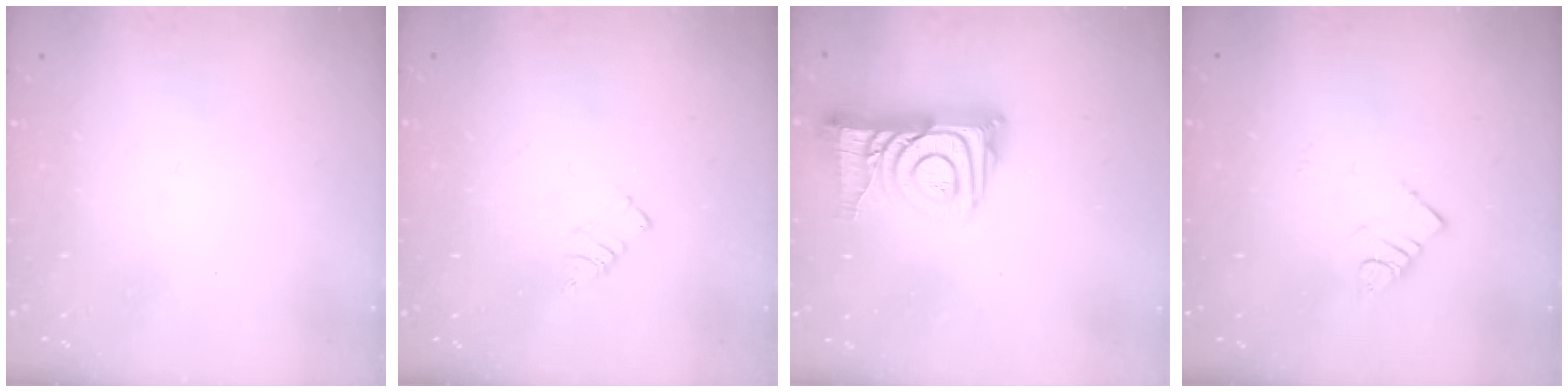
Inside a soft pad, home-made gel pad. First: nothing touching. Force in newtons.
{"total": 3.3, "press": 3.3, "slide": 0.4}
{"total": 14.1, "press": 14.1, "slide": 1.1}
{"total": 3.8, "press": 3.7, "slide": 0.5}